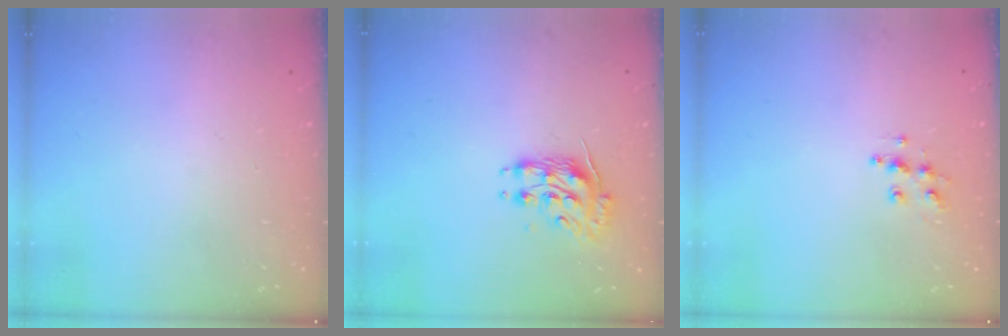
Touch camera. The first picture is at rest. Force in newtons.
{"total": 10.2, "press": 10.2, "slide": 0.6}
{"total": 7.3, "press": 7.3, "slide": 0.1}